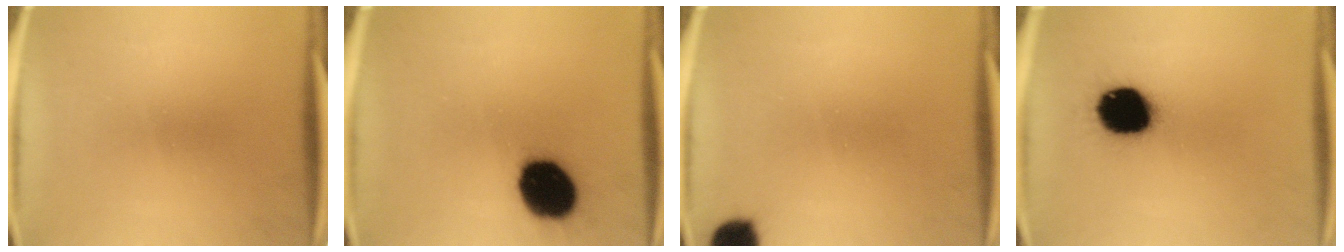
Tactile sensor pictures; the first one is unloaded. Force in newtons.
{"total": 17.3}
{"total": 5.8}
{"total": 16.7}